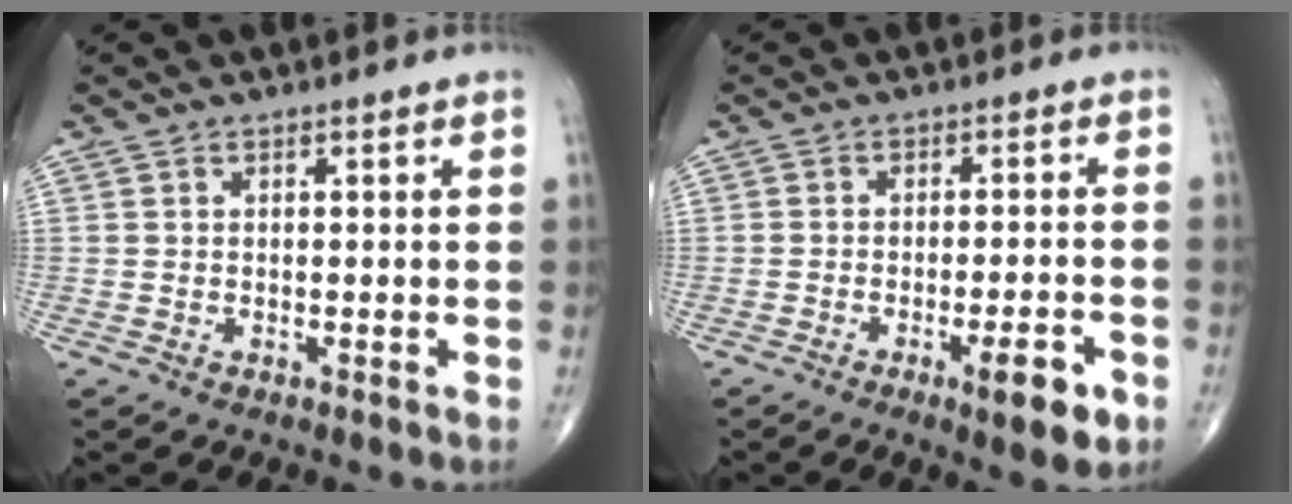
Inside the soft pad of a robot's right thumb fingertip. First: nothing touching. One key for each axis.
{"total": 7.5, "fx": -3.6, "fy": 1.9, "fz": 6.3, "tx": -0.085, "ty": 0.008, "tz": -0.047}